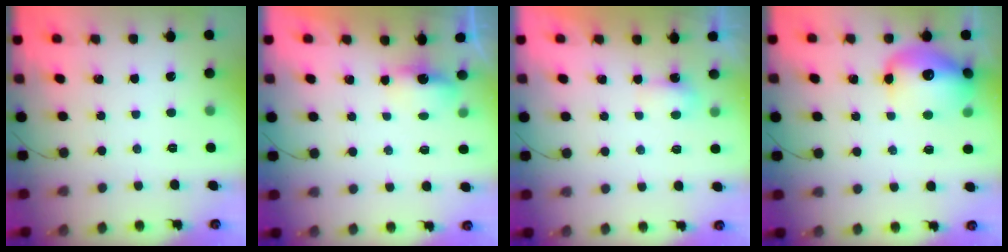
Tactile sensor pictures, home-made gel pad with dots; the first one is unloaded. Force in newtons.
{"total": 6.4, "press": 4.0, "slide": 5.0}
{"total": 3.7, "press": 3.5, "slide": 1.1}
{"total": 15.7, "press": 15.2, "slide": 3.8}